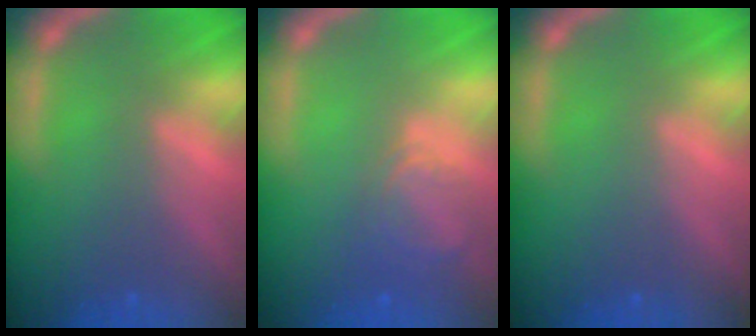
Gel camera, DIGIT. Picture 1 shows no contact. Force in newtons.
{"total": 3.4}
{"total": 0.0}